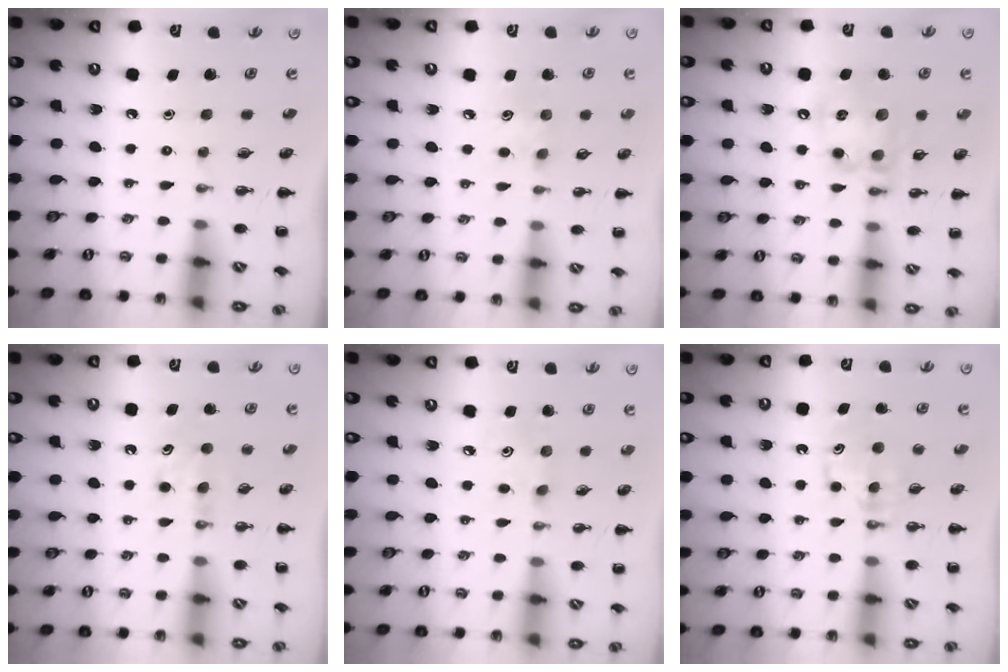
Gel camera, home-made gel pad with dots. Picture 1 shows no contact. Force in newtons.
{"total": 5.8, "press": 5.6, "slide": 1.4}
{"total": 14.9, "press": 14.7, "slide": 2.6}
{"total": 5.1, "press": 4.9, "slide": 1.6}
{"total": 3.8, "press": 3.7, "slide": 0.9}
{"total": 5.2, "press": 4.9, "slide": 1.5}